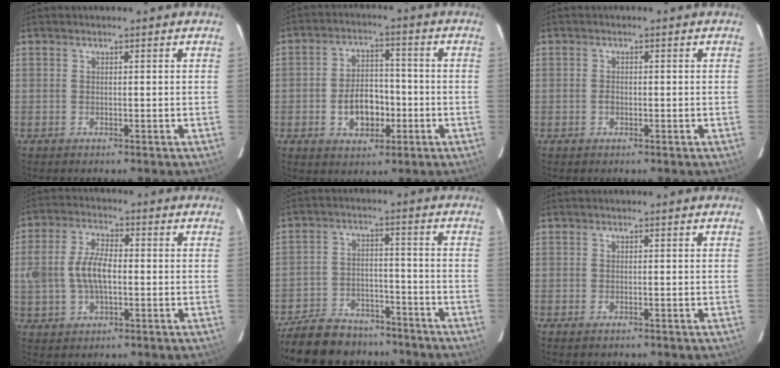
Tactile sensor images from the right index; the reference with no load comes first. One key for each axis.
{"total": 8.5, "fx": -2.5, "fy": 5.6, "fz": 5.9, "tx": -0.113, "ty": 0.019, "tz": -0.030}
{"total": 1.2, "fx": -0.3, "fy": 0.9, "fz": 0.7, "tx": -0.013, "ty": 0.002, "tz": -0.007}
{"total": 9.0, "fx": -0.7, "fy": 4.9, "fz": 7.5, "tx": -0.152, "ty": 0.011, "tz": -0.010}
{"total": 17.9, "fx": -14.8, "fy": 7.8, "fz": 6.3, "tx": -0.163, "ty": 0.013, "tz": -0.216}
{"total": 1.0, "fx": -0.7, "fy": 0.4, "fz": 0.6, "tx": -0.011, "ty": -0.003, "tz": -0.013}